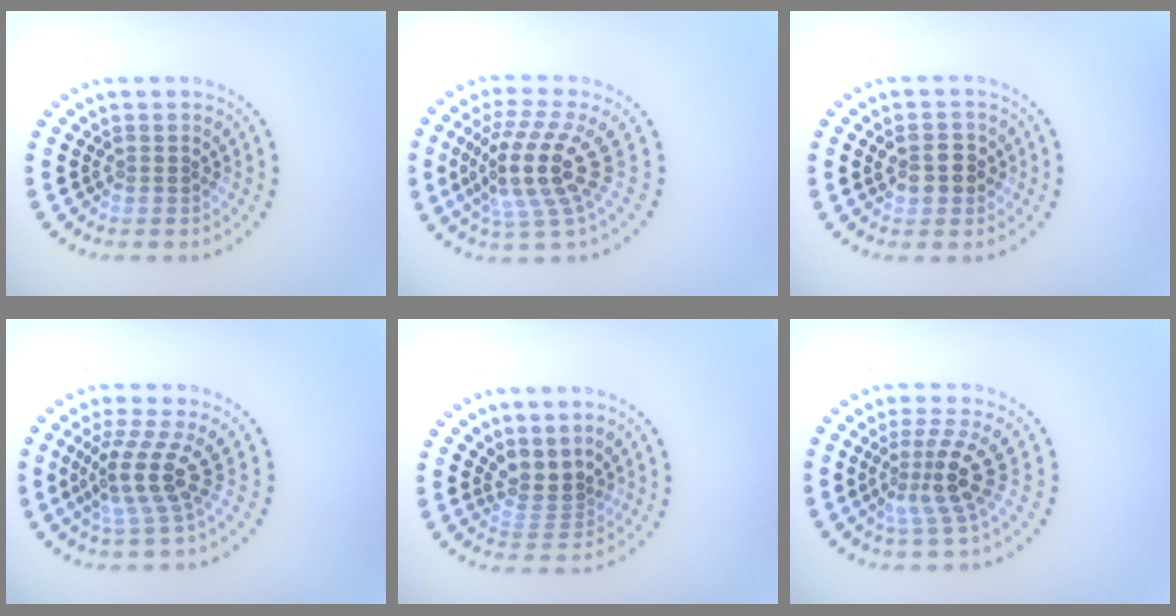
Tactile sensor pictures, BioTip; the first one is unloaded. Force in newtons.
{"total": 5.3, "press": 4.0, "slide": 3.4}
{"total": 2.5, "press": 2.5, "slide": 0.4}
{"total": 4.0, "press": 2.8, "slide": 2.8}
{"total": 2.7, "press": 2.0, "slide": 1.9}
{"total": 3.7, "press": 2.6, "slide": 2.7}